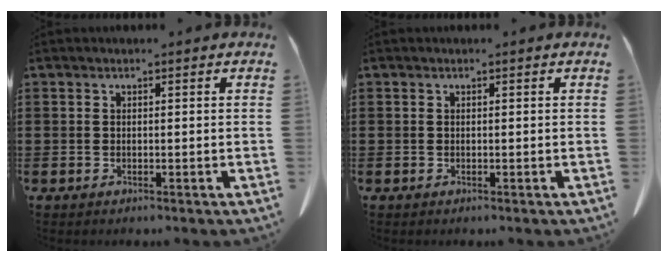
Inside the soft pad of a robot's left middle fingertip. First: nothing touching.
{"total": 0.0}